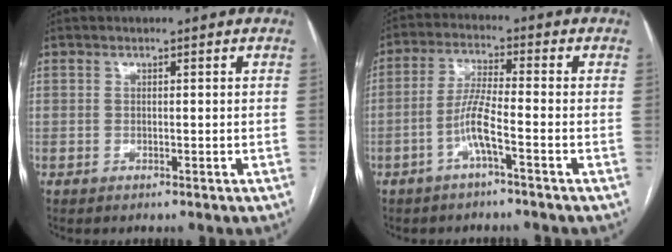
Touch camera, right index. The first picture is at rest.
{"total": 5.7, "force": [-2.5, 0.0, 5.1], "torque": [-0.107, 0.010, -0.052]}